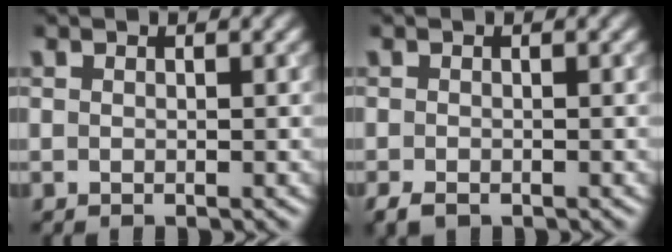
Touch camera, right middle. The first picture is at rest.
{"total": 1.6, "force": [-1.2, 0.7, 0.8], "torque": [-0.016, -0.006, -0.021]}